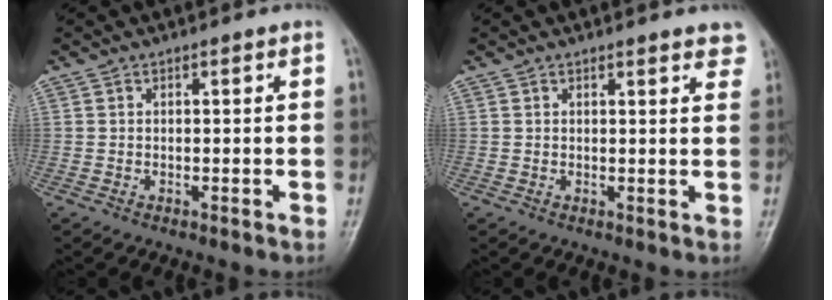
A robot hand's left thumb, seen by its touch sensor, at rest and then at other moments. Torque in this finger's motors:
{"motor_torque": [0.00, 0.04, -0.03, -0.15, 0.02]}